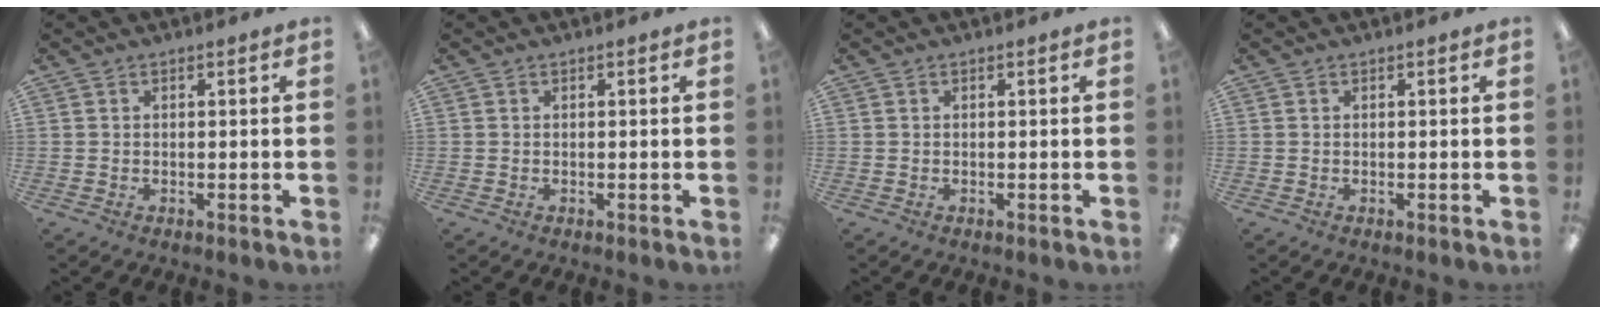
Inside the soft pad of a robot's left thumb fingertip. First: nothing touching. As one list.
[{"total": 0.0}, {"total": 0.0}, {"total": 0.0}]